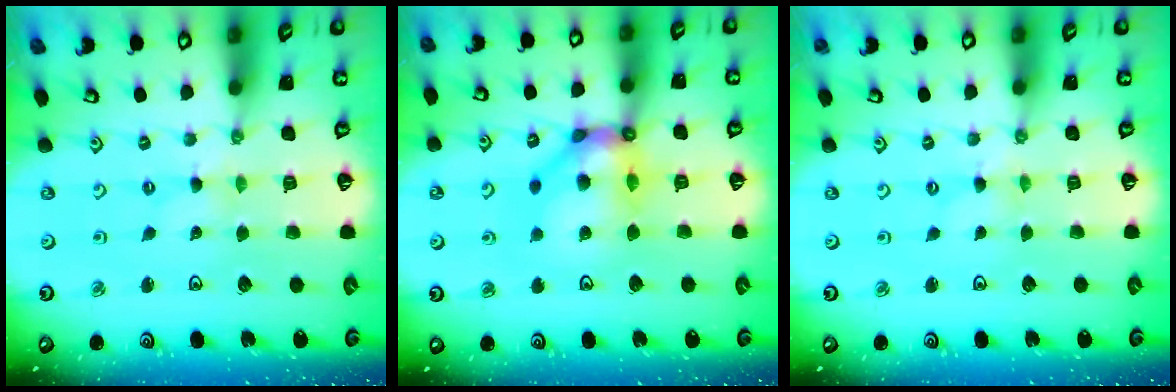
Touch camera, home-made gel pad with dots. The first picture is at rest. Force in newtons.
{"total": 12.7, "press": 12.6, "slide": 1.8}
{"total": 0.0}